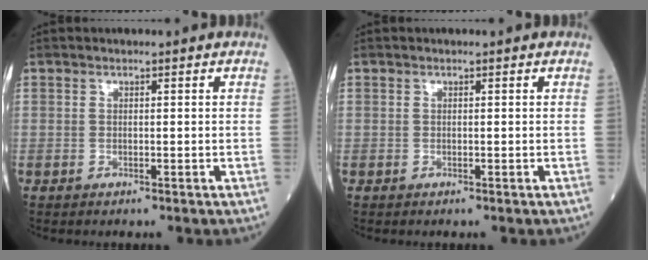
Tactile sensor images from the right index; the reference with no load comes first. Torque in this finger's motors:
{"motor_torque": [0.00, 0.00, 0.00, 0.00]}